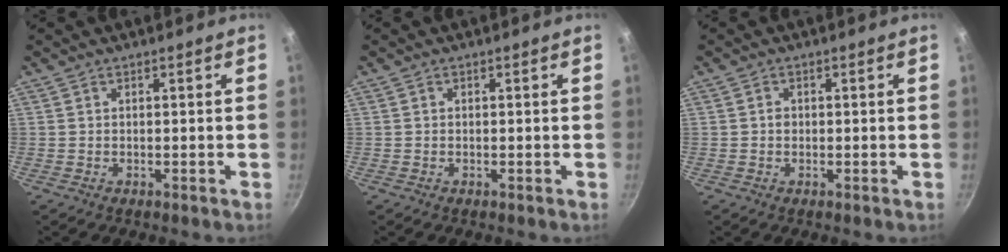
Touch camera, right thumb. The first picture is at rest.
{"total": 0.0}
{"total": 1.0, "force": [0.0, 0.9, 0.5], "torque": [-0.007, 0.005, -0.001]}